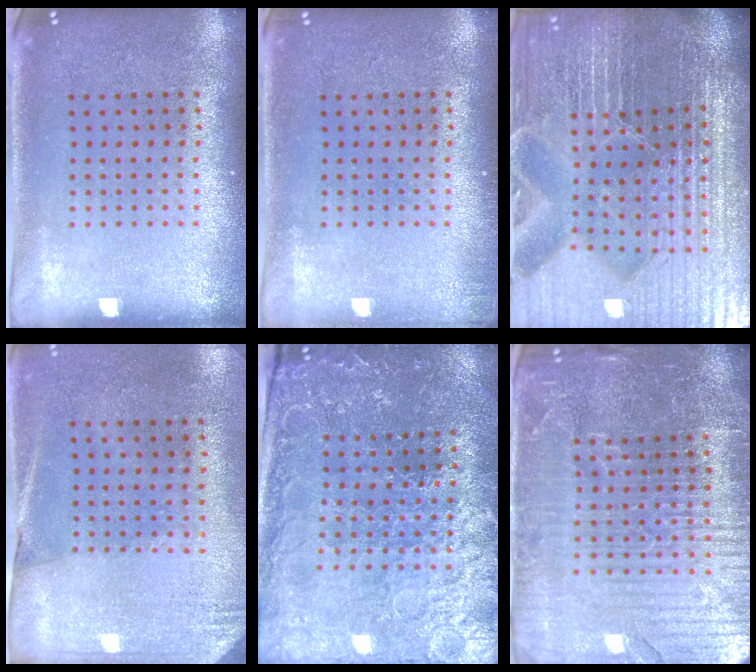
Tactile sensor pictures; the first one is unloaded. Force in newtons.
{"total": 0.9, "press": 0.8, "slide": 0.3}
{"total": 6.9, "press": 6.0, "slide": 3.3}
{"total": 2.7, "press": 2.4, "slide": 1.3}
{"total": 3.2, "press": 3.2, "slide": 0.4}
{"total": 5.3, "press": 4.8, "slide": 2.3}